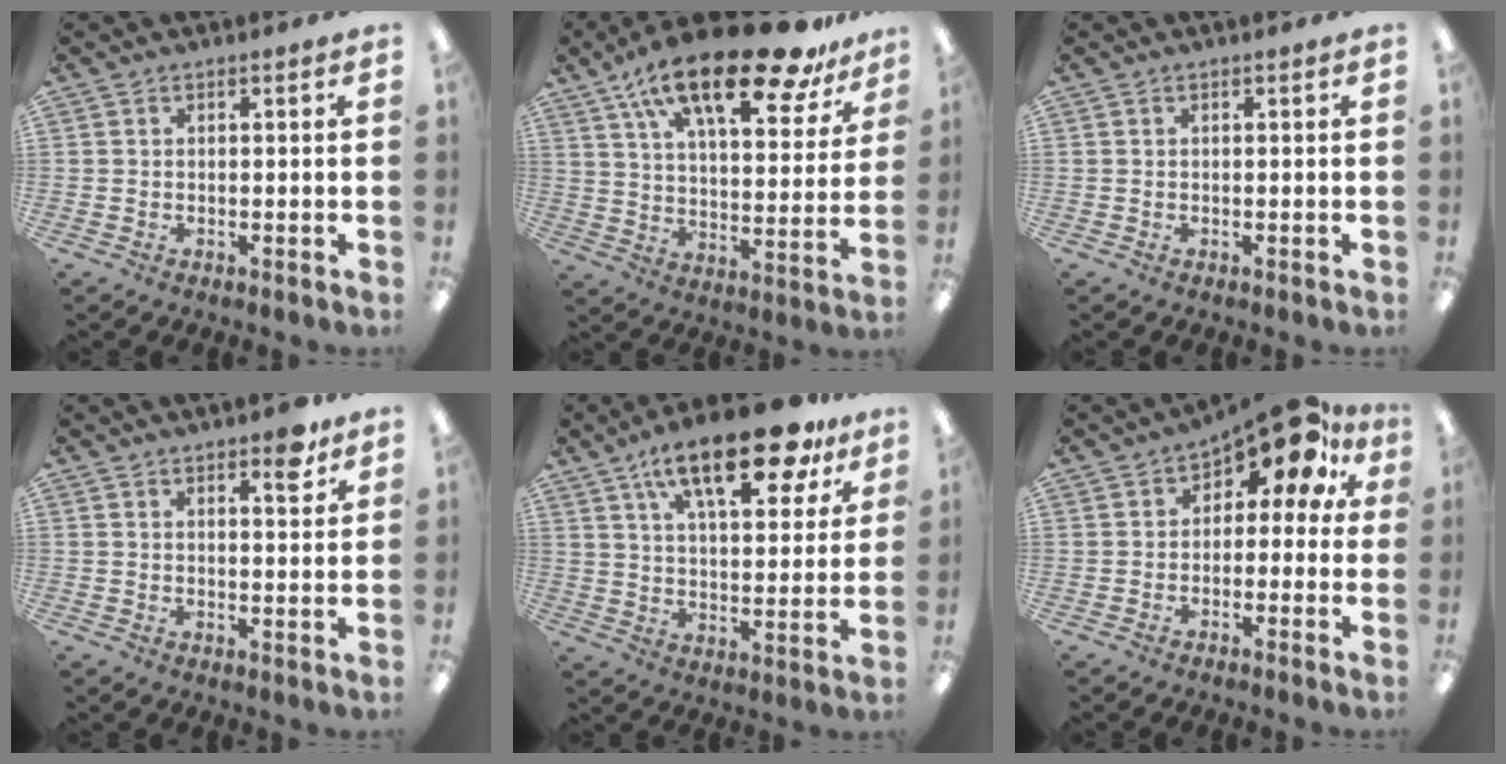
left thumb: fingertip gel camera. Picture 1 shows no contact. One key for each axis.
{"total": 24.1, "fx": 16.4, "fy": 8.3, "fz": 15.7, "tx": -0.253, "ty": -0.092, "tz": 0.272}
{"total": 0.0}
{"total": 4.9, "fx": 3.6, "fy": 1.6, "fz": 2.9, "tx": -0.025, "ty": -0.021, "tz": 0.055}
{"total": 20.4, "fx": 12.7, "fy": 8.0, "fz": 13.9, "tx": -0.212, "ty": -0.058, "tz": 0.204}
{"total": 10.4, "fx": 6.3, "fy": 4.6, "fz": 7.0, "tx": -0.100, "ty": -0.039, "tz": 0.105}